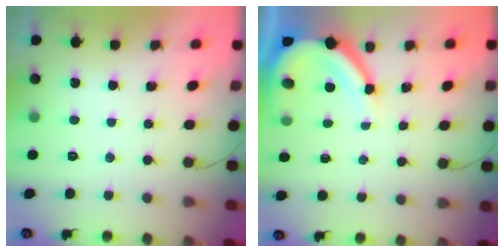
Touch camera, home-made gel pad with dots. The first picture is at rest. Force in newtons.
{"total": 10.3, "press": 10.2, "slide": 1.1}